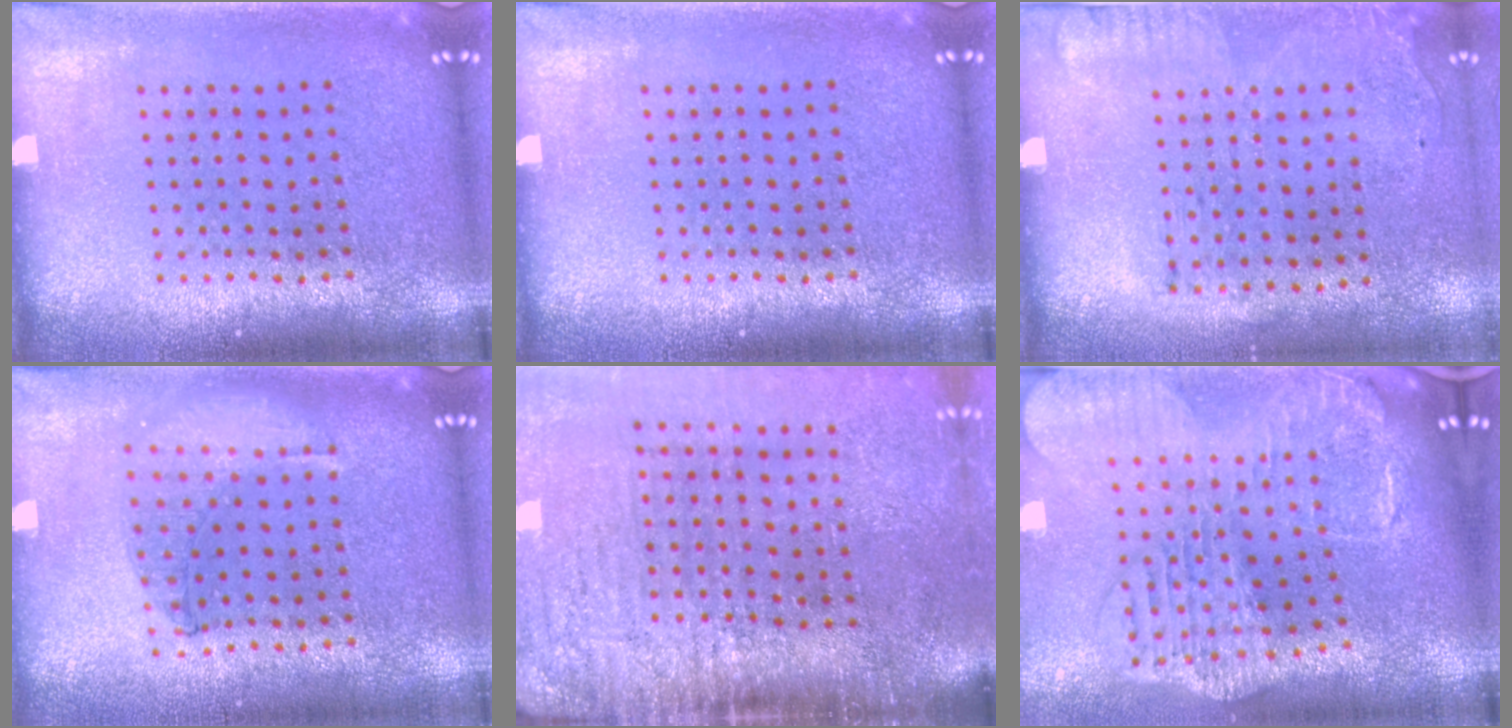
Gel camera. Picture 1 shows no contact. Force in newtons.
{"total": 0.0}
{"total": 1.8, "press": 1.2, "slide": 1.3}
{"total": 0.6, "press": 0.6, "slide": 0.2}
{"total": 4.7, "press": 3.8, "slide": 2.6}
{"total": 2.9, "press": 2.5, "slide": 1.5}